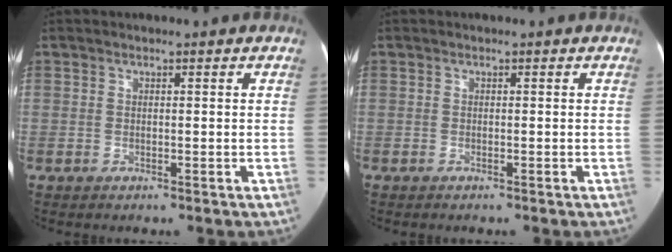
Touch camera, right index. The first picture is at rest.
{"total": 0.0}